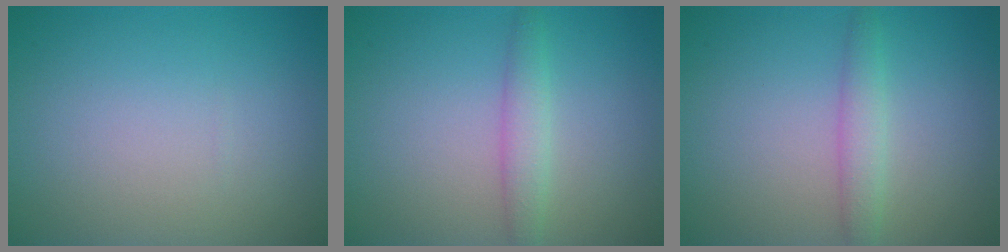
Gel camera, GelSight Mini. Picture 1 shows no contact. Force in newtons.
{"total": 2.1, "press": 2.1, "slide": 0.0}
{"total": 1.9, "press": 1.9, "slide": 0.1}